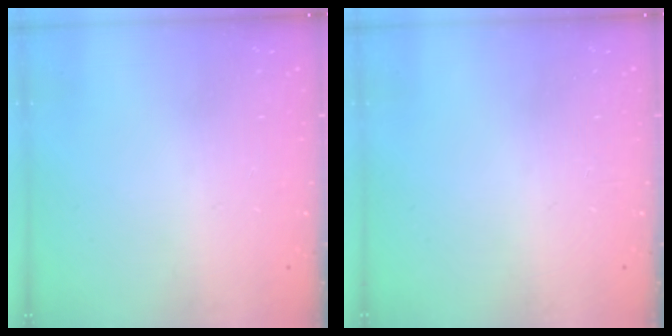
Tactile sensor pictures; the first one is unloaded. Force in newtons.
{"total": 0.0}